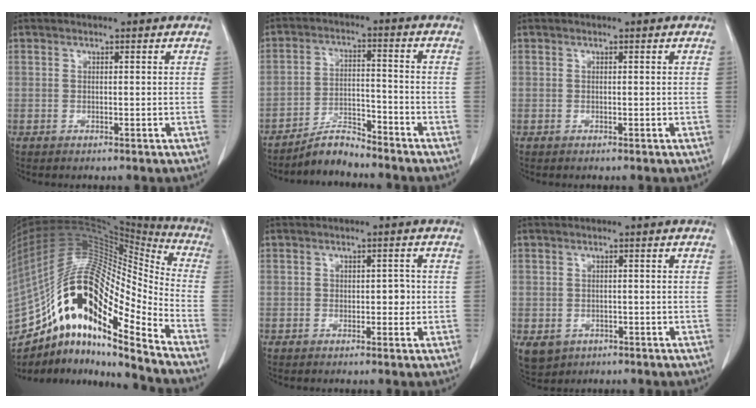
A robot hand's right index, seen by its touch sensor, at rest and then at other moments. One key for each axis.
{"total": 5.4, "fx": -5.2, "fy": 0.8, "fz": 1.1, "tx": -0.018, "ty": -0.001, "tz": -0.095}
{"total": 0.0}
{"total": 27.9, "fx": -16.1, "fy": 7.0, "fz": 21.7, "tx": -0.428, "ty": 0.015, "tz": -0.285}
{"total": 2.1, "fx": -0.3, "fy": 1.3, "fz": 1.6, "tx": -0.015, "ty": 0.006, "tz": -0.005}
{"total": 6.0, "fx": -2.8, "fy": 5.0, "fz": 1.8, "tx": -0.040, "ty": -0.003, "tz": -0.035}